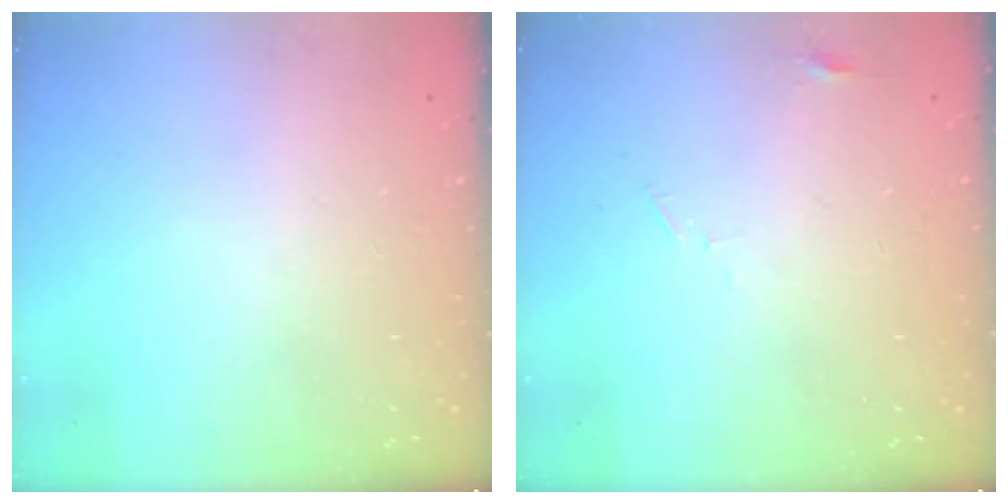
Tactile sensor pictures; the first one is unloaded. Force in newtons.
{"total": 2.9, "press": 2.9, "slide": 0.2}